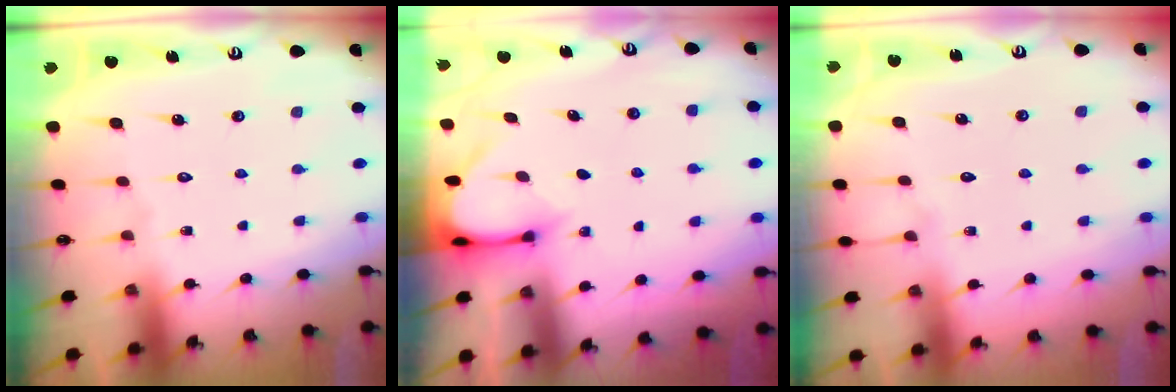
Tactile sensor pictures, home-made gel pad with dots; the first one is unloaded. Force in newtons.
{"total": 3.2, "press": 3.2, "slide": 0.2}
{"total": 2.5, "press": 2.5, "slide": 0.4}